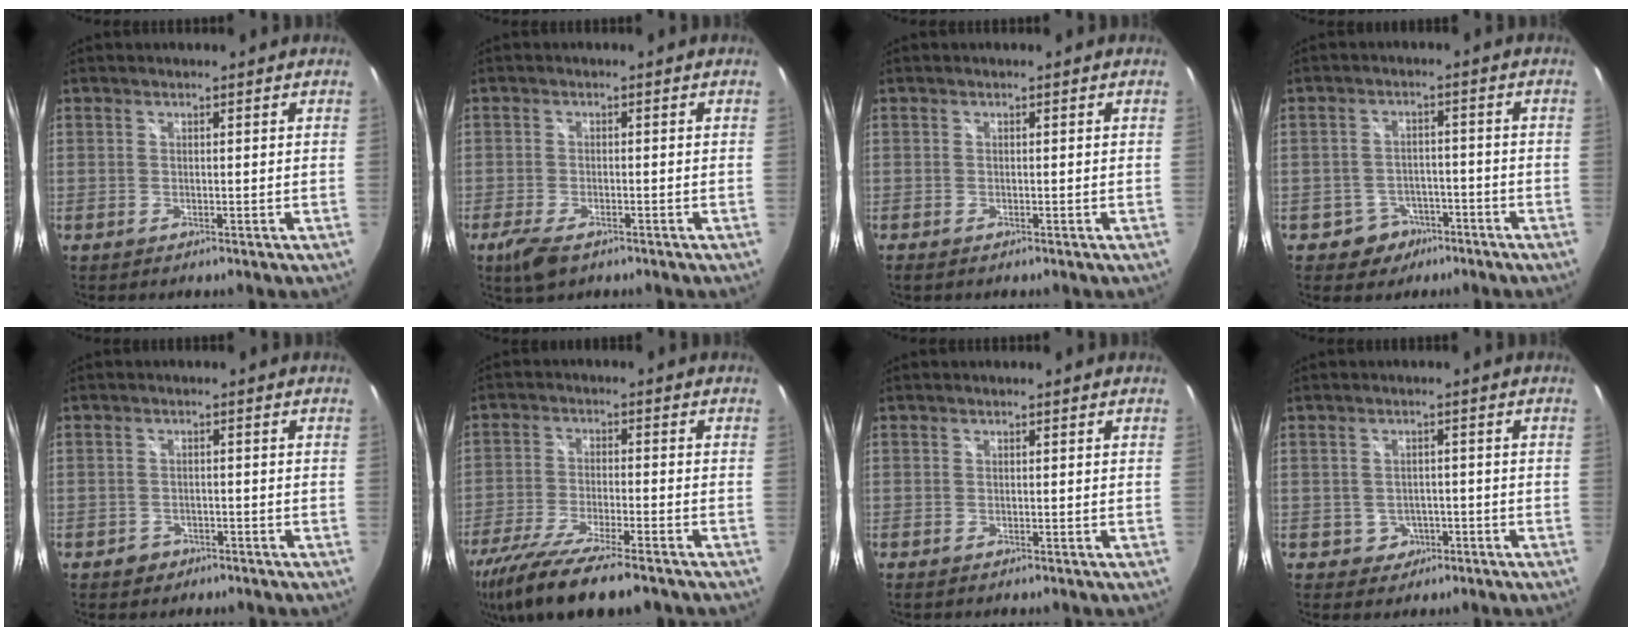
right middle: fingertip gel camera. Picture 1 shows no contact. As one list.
[{"total": 5.1, "force": [-3.4, 2.1, 3.2], "torque": [-0.081, -0.017, -0.061]}, {"total": 0.7, "force": [-0.5, 0.3, 0.3], "torque": [-0.010, -0.005, -0.011]}, {"total": 5.6, "force": [-3.4, 4.3, 0.7], "torque": [-0.025, 0.021, -0.039]}, {"total": 2.7, "force": [-1.6, 2.1, 0.5], "torque": [-0.016, 0.005, -0.020]}, {"total": 17.2, "force": [-13.6, 3.0, 10.1], "torque": [-0.212, -0.046, -0.237]}, {"total": 0.0}, {"total": 3.7, "force": [-1.4, 3.4, 0.6], "torque": [-0.020, 0.011, -0.009]}]